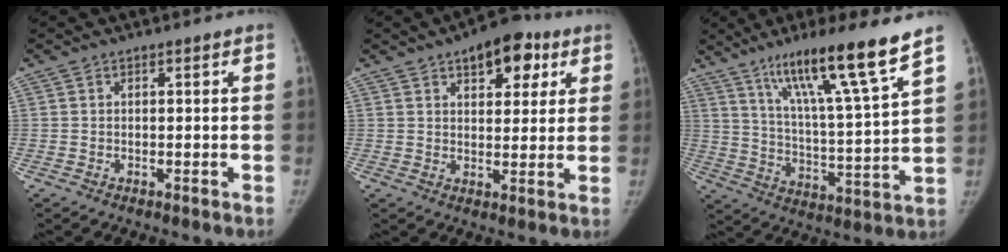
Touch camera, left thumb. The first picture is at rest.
{"total": 10.7, "force": [5.5, 5.7, 7.1], "torque": [-0.058, -0.011, 0.071]}
{"total": 17.2, "force": [11.5, 0.1, 12.7], "torque": [-0.201, -0.059, 0.193]}